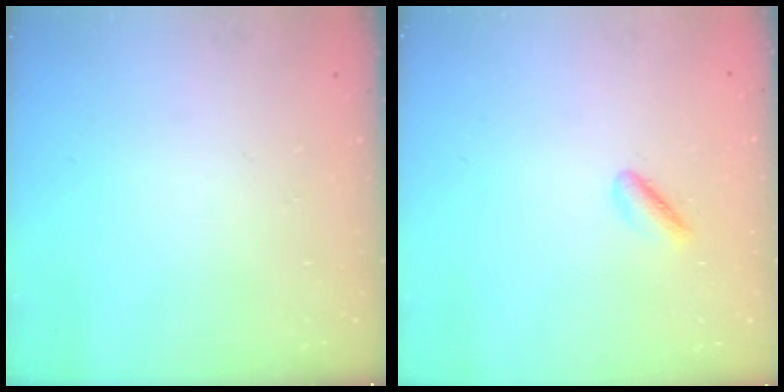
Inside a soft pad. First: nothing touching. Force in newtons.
{"total": 2.0, "press": 1.8, "slide": 1.0}